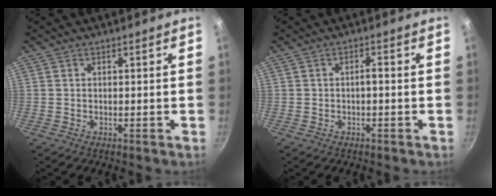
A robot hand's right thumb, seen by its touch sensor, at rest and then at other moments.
{"total": 1.4, "force": [-0.4, 0.5, 1.2], "torque": [-0.024, 0.011, -0.007]}